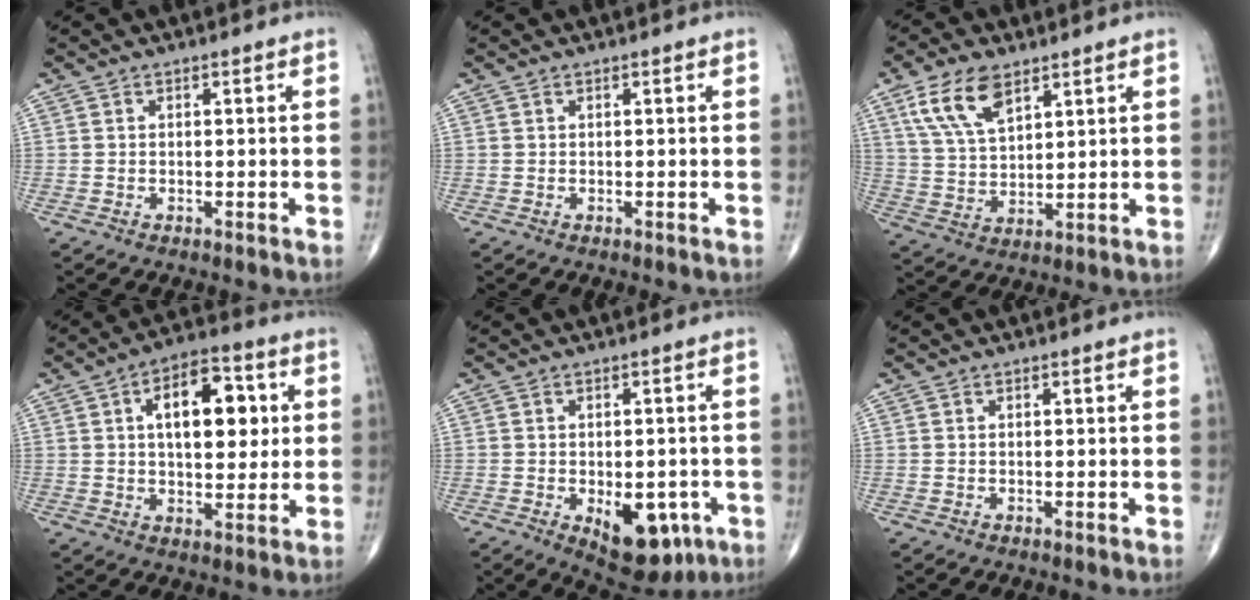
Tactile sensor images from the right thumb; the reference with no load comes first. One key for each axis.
{"total": 0.0}
{"total": 10.6, "fx": 5.9, "fy": 5.2, "fz": 7.2, "tx": -0.130, "ty": -0.020, "tz": 0.123}
{"total": 14.1, "fx": 3.2, "fy": 7.4, "fz": 11.6, "tx": -0.141, "ty": 0.005, "tz": 0.047}
{"total": 11.4, "fx": -4.2, "fy": 6.3, "fz": 8.6, "tx": -0.090, "ty": 0.005, "tz": -0.044}
{"total": 0.0}